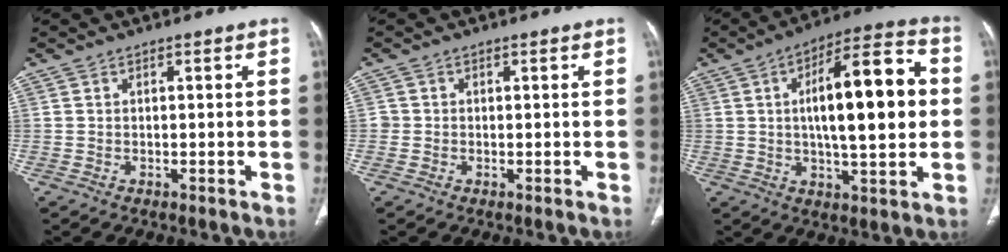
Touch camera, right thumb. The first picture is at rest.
{"total": 1.1, "force": [-0.2, 1.1, 0.1], "torque": [0.005, 0.005, -0.005]}
{"total": 18.7, "force": [1.9, 6.1, 17.6], "torque": [-0.252, 0.023, 0.024]}